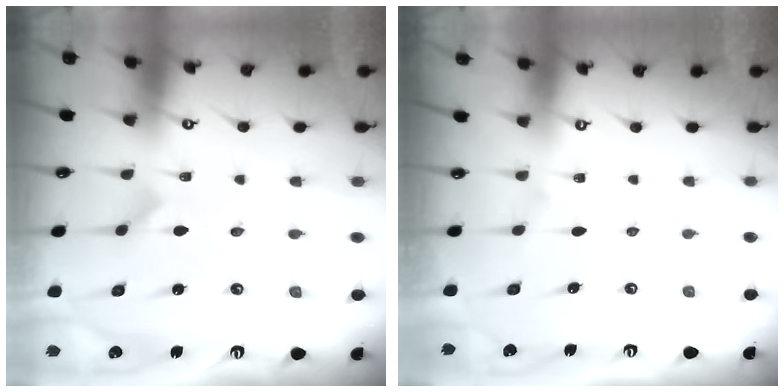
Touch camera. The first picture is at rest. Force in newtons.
{"total": 0.0}